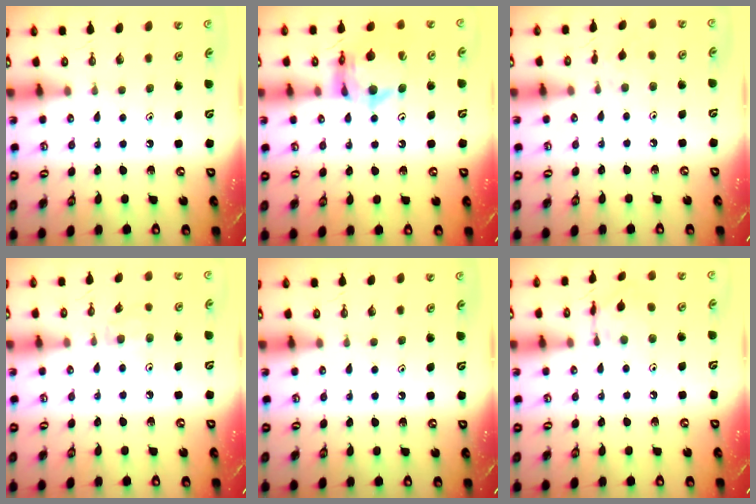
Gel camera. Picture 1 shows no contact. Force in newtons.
{"total": 13.1, "press": 13.0, "slide": 1.3}
{"total": 2.8, "press": 2.7, "slide": 0.4}
{"total": 4.6, "press": 4.5, "slide": 0.6}
{"total": 0.0}
{"total": 7.2, "press": 7.2, "slide": 0.2}